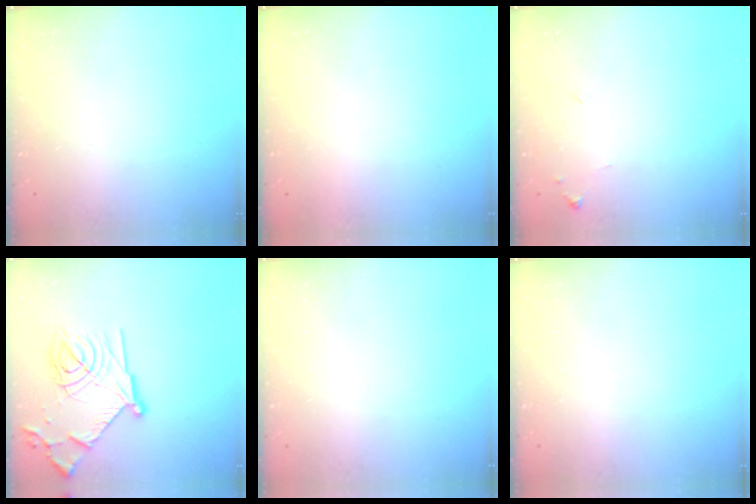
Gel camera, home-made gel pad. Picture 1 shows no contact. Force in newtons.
{"total": 1.6, "press": 1.6, "slide": 0.1}
{"total": 5.5, "press": 5.4, "slide": 0.4}
{"total": 19.8, "press": 19.7, "slide": 1.2}
{"total": 0.0}
{"total": 0.0}